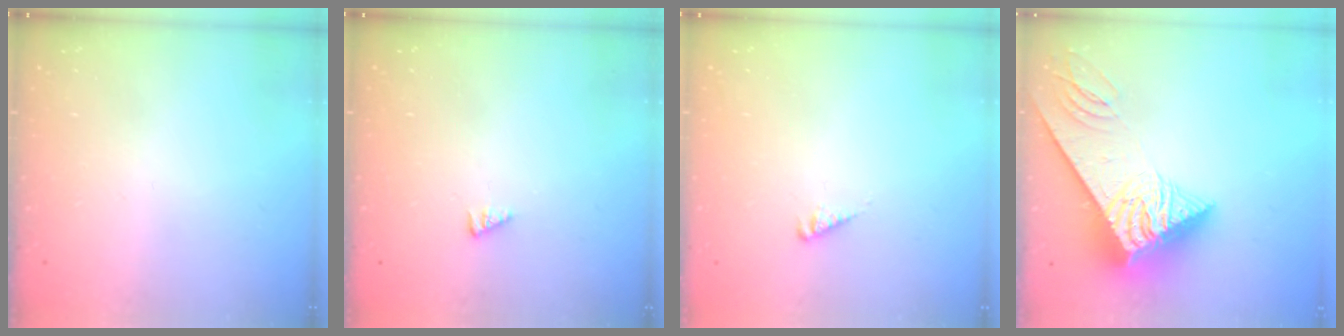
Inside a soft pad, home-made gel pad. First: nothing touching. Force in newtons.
{"total": 1.6, "press": 1.5, "slide": 0.4}
{"total": 1.1, "press": 1.0, "slide": 0.2}
{"total": 9.8, "press": 9.7, "slide": 1.0}